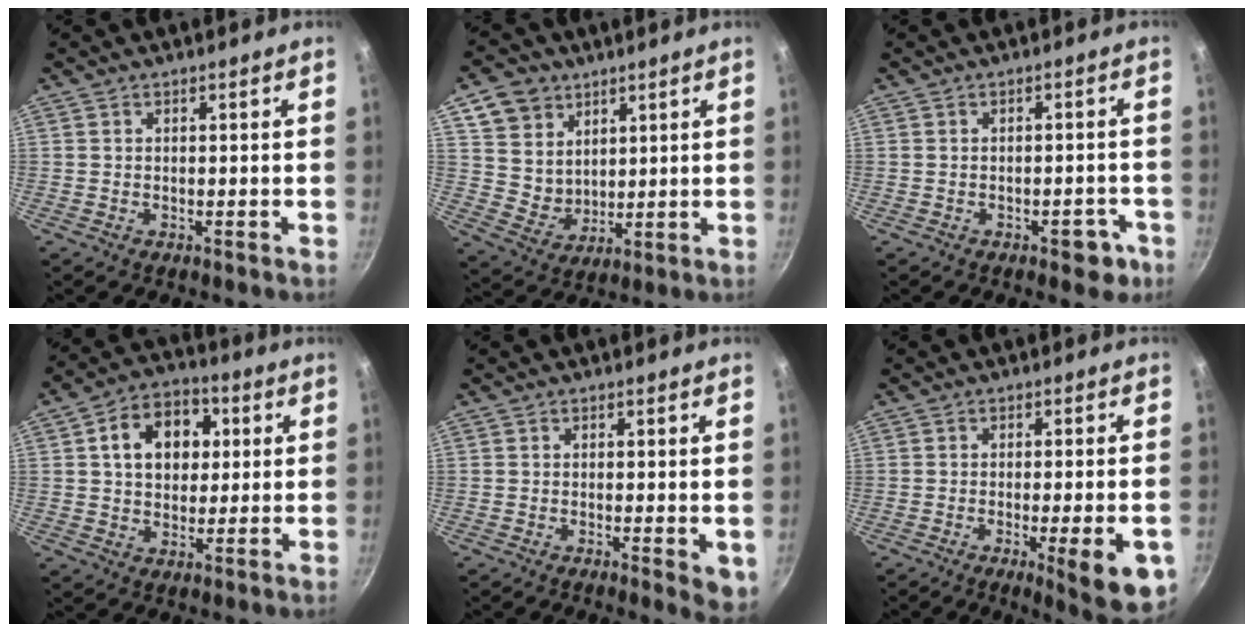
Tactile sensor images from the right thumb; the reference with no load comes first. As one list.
[{"total": 10.3, "force": [5.2, 8.2, 3.4], "torque": [-0.033, -0.018, 0.107]}, {"total": 4.5, "force": [-2.2, 2.4, 3.1], "torque": [-0.019, 0.023, -0.018]}, {"total": 12.7, "force": [3.0, 9.5, 7.9], "torque": [-0.092, 0.014, 0.037]}, {"total": 4.6, "force": [-0.8, 1.5, 4.2], "torque": [-0.049, -0.010, -0.010]}, {"total": 11.1, "force": [-3.7, 2.2, 10.2], "torque": [-0.118, 0.004, -0.045]}]